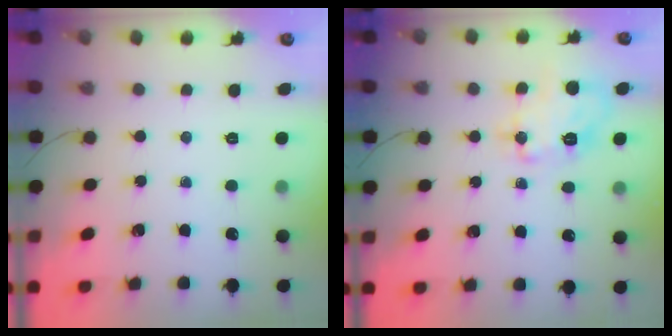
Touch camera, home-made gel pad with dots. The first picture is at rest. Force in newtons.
{"total": 12.5, "press": 12.5, "slide": 0.8}